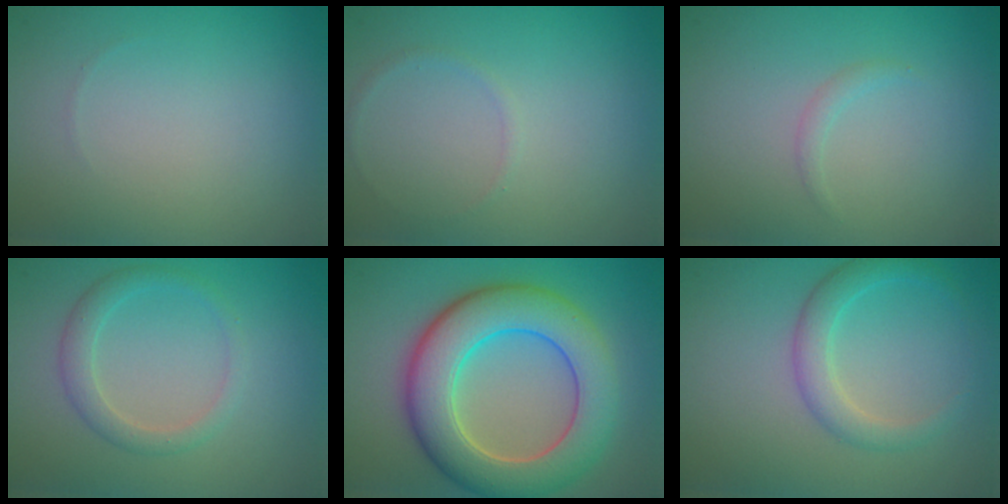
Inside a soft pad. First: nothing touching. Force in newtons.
{"total": 0.6, "press": 0.6, "slide": 0.1}
{"total": 0.7, "press": 0.7, "slide": 0.1}
{"total": 2.0, "press": 2.0, "slide": 0.1}
{"total": 8.9, "press": 8.9, "slide": 0.6}
{"total": 2.6, "press": 2.6, "slide": 0.0}